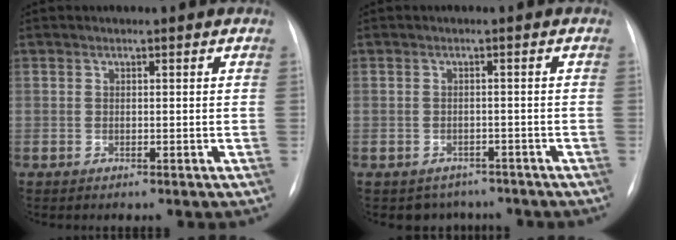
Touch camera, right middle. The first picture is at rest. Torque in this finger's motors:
{"motor_torque": [-0.09, 0.01, 0.00, 0.00]}